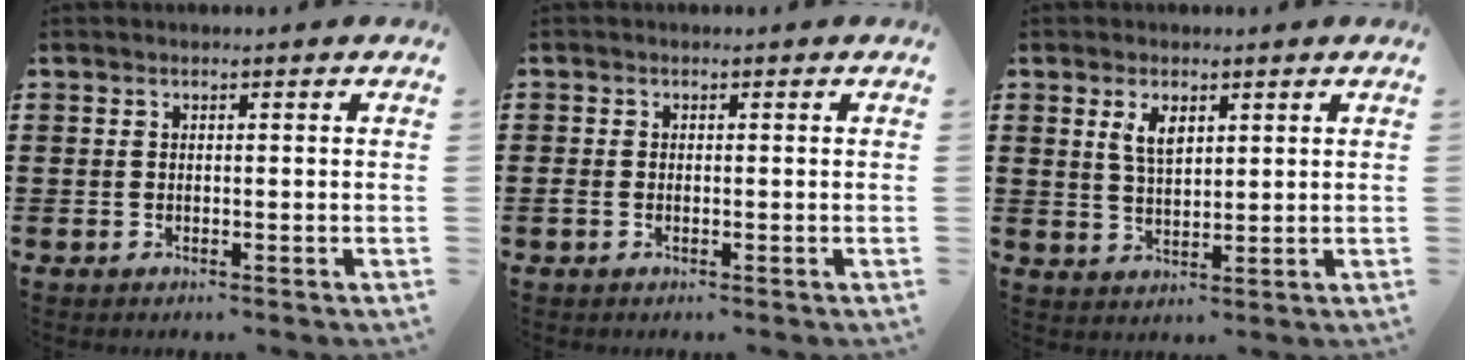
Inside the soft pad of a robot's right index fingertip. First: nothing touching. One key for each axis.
{"total": 0.8, "fx": -0.4, "fy": 0.4, "fz": 0.5, "tx": -0.011, "ty": -0.002, "tz": -0.007}
{"total": 3.7, "fx": 1.8, "fy": 1.6, "fz": 2.7, "tx": -0.060, "ty": 0.005, "tz": 0.031}